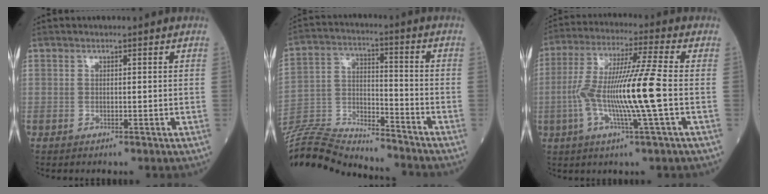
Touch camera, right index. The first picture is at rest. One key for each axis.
{"total": 18.9, "fx": -18.2, "fy": 2.3, "fz": 4.6, "tx": -0.107, "ty": 0.017, "tz": -0.299}
{"total": 13.1, "fx": -2.0, "fy": -1.0, "fz": 12.9, "tx": -0.249, "ty": 0.001, "tz": -0.045}